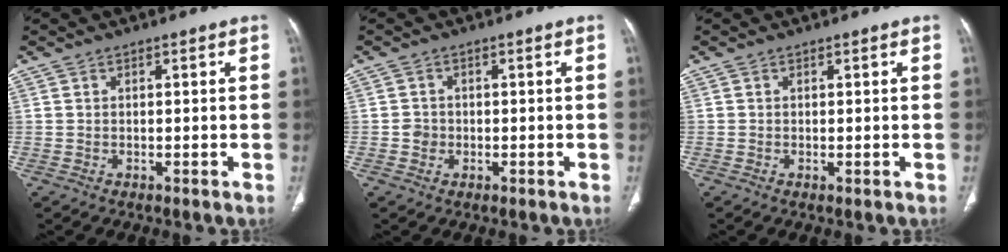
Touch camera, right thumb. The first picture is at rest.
{"total": 1.8, "force": [-0.4, 1.7, 0.5], "torque": [-0.001, 0.006, -0.008]}
{"total": 0.0}